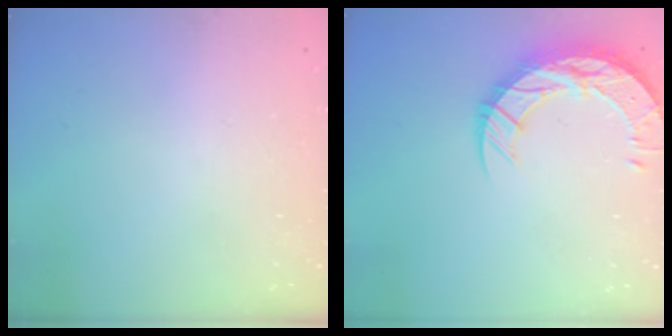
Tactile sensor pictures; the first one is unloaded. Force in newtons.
{"total": 16.5, "press": 16.4, "slide": 1.2}